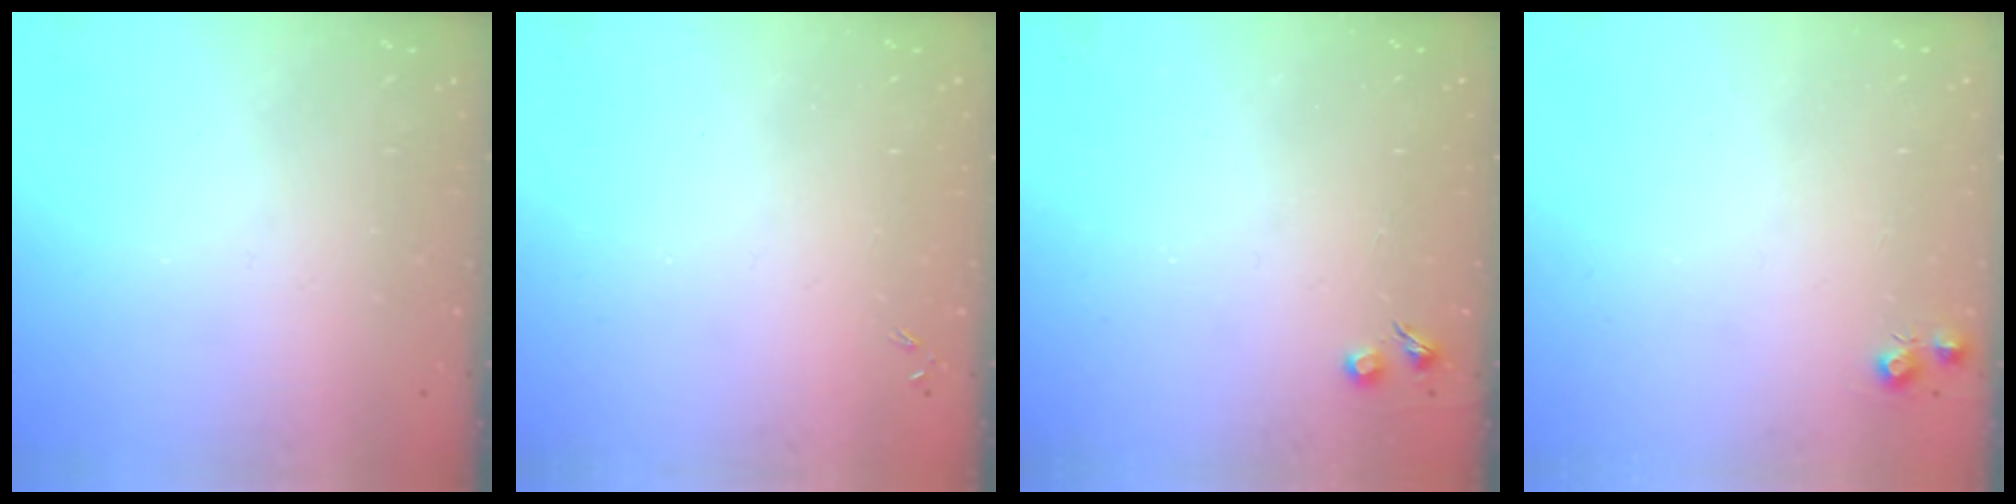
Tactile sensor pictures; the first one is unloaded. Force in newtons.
{"total": 0.0}
{"total": 2.3, "press": 2.3, "slide": 0.4}
{"total": 5.5, "press": 5.5, "slide": 0.8}